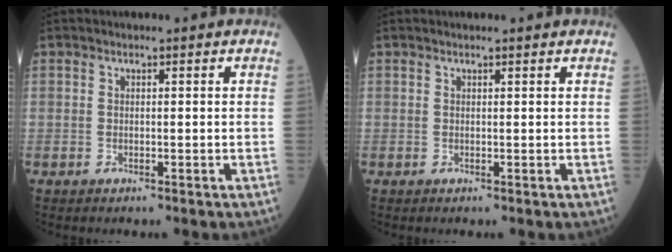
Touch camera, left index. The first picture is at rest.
{"total": 2.0, "force": [1.7, 0.5, 0.7], "torque": [-0.007, 0.019, 0.026]}